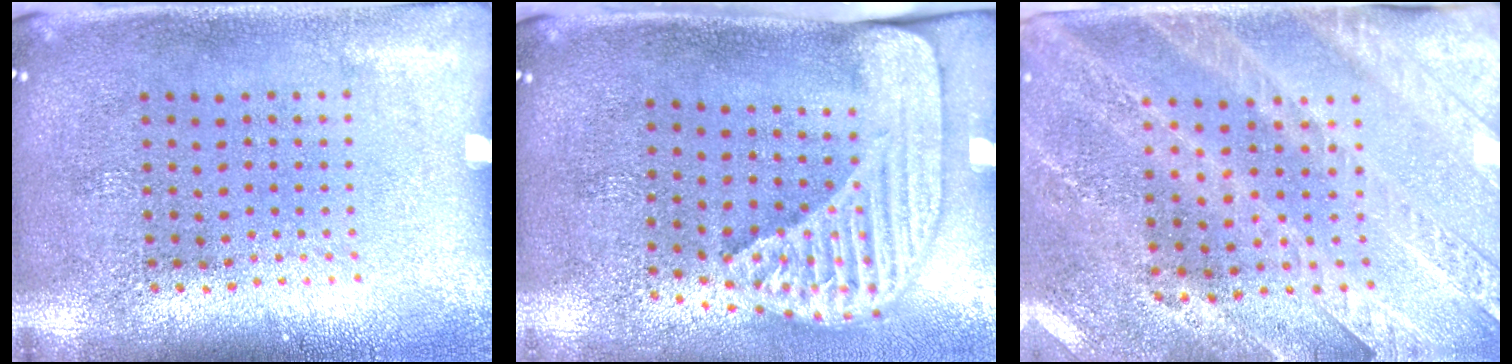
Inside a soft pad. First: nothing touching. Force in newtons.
{"total": 2.4, "press": 1.7, "slide": 1.6}
{"total": 2.7, "press": 2.4, "slide": 1.2}